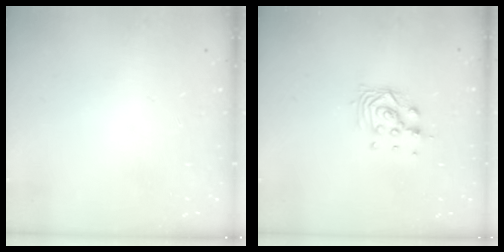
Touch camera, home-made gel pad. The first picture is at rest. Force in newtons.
{"total": 7.9, "press": 7.8, "slide": 0.6}